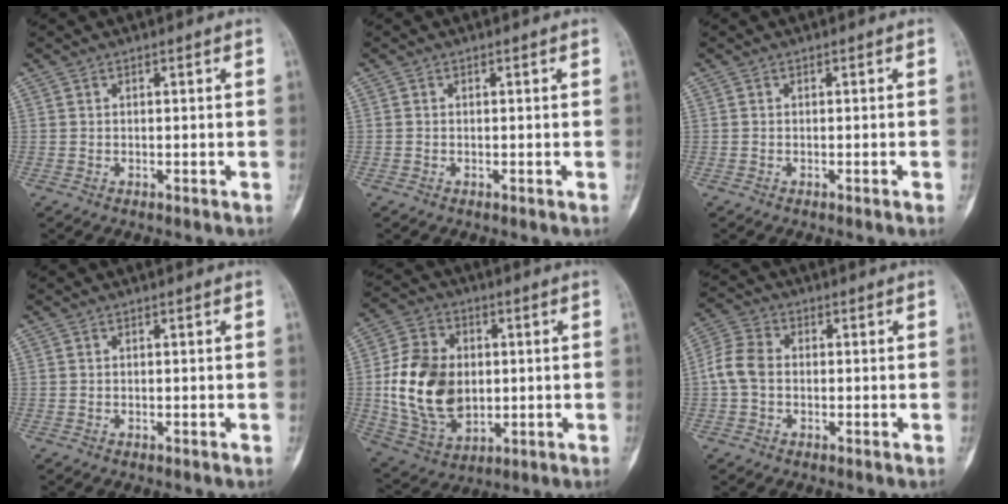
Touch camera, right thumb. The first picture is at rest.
{"total": 0.0}
{"total": 0.9, "force": [-0.5, -0.2, 0.8], "torque": [-0.014, -0.001, -0.005]}
{"total": 0.0}
{"total": 17.5, "force": [0.1, 12.4, 12.4], "torque": [-0.206, -0.001, 0.015]}
{"total": 6.2, "force": [-0.6, 4.5, 4.1], "torque": [-0.087, 0.018, -0.021]}